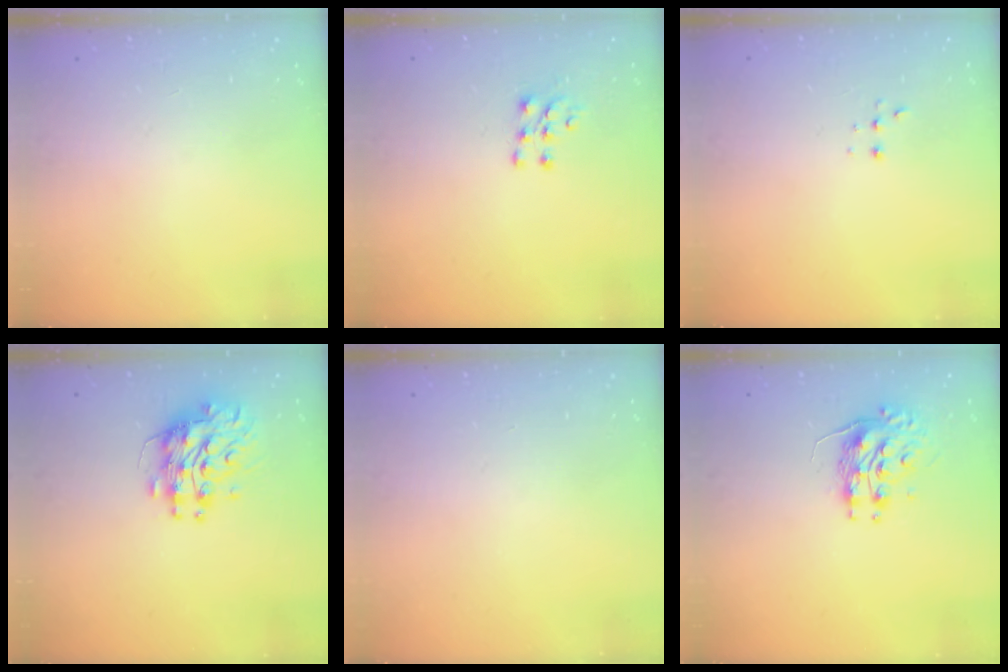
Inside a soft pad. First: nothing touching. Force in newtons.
{"total": 6.5, "press": 6.4, "slide": 0.7}
{"total": 2.2, "press": 2.2, "slide": 0.5}
{"total": 9.9, "press": 9.9, "slide": 0.9}
{"total": 0.6, "press": 0.0, "slide": 0.6}
{"total": 8.2, "press": 8.2, "slide": 0.3}